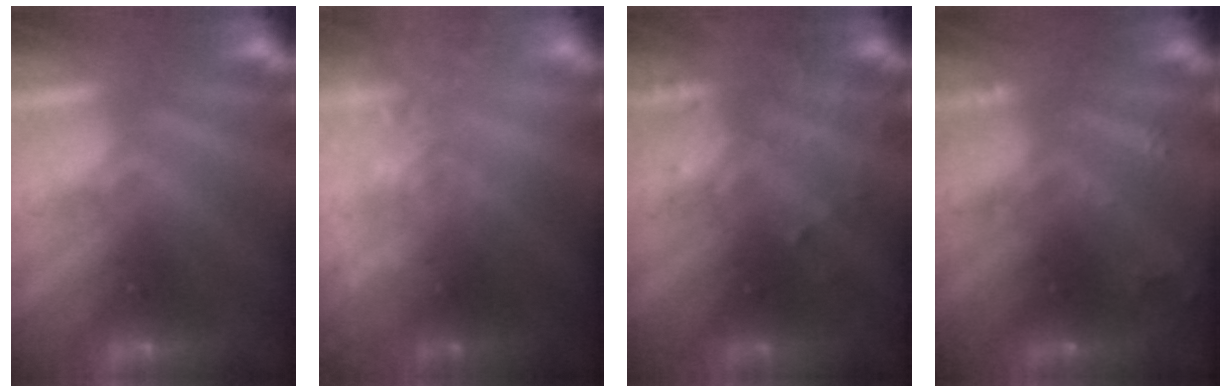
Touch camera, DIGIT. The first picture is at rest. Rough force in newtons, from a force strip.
{"total": 2.3}
{"total": 3.7}
{"total": 2.4}